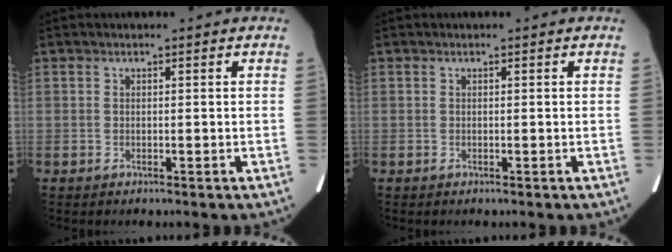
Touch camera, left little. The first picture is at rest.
{"total": 0.0}